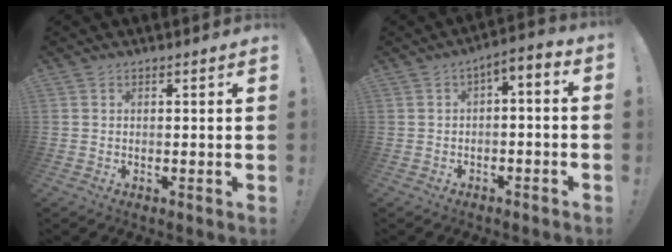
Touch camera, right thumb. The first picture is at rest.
{"total": 3.9, "force": [-2.0, 1.3, 3.1], "torque": [-0.051, 0.009, -0.033]}